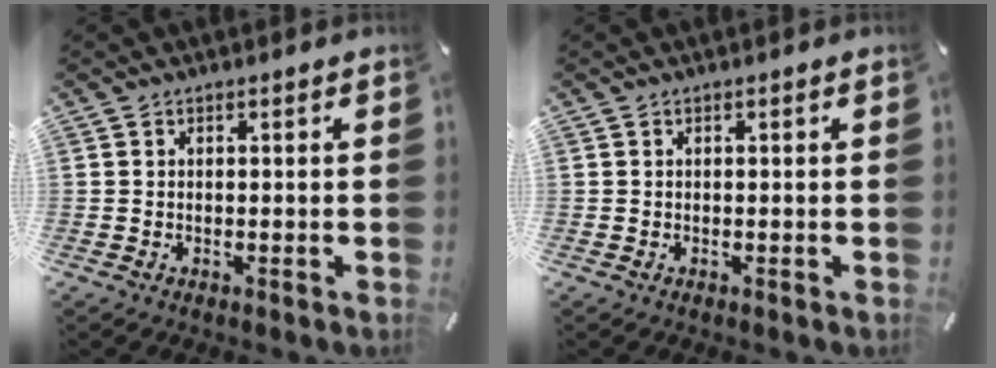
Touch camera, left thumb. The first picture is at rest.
{"total": 0.0}